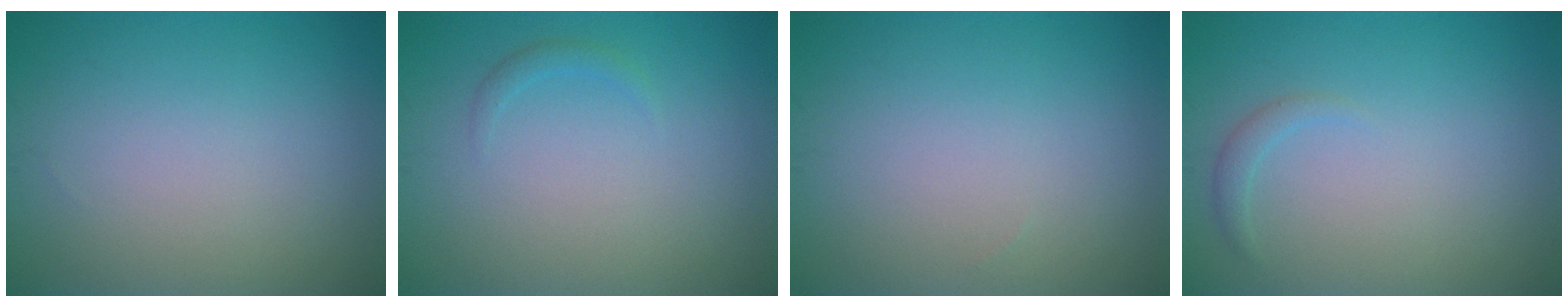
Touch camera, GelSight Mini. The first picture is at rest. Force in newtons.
{"total": 0.8, "press": 0.8, "slide": 0.1}
{"total": 0.0}
{"total": 1.0, "press": 1.0, "slide": 0.1}